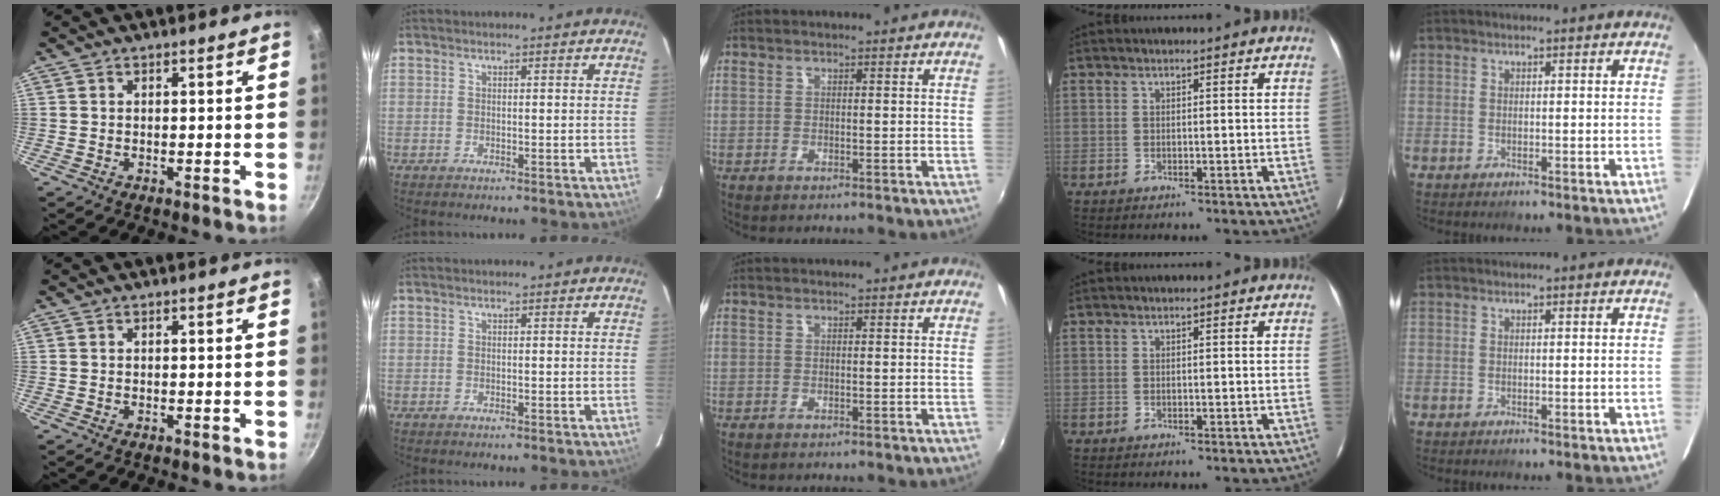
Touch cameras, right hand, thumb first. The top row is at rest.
{}